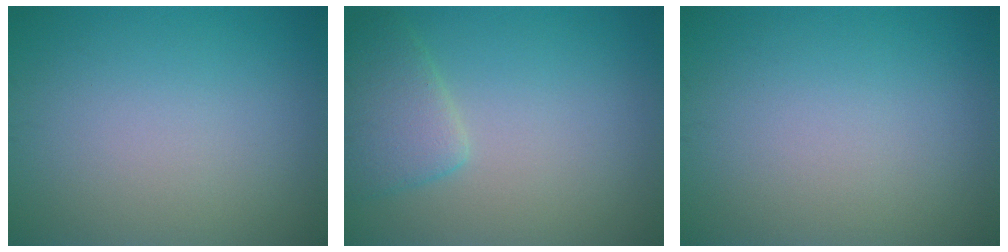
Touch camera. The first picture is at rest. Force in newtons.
{"total": 3.2, "press": 3.2, "slide": 0.3}
{"total": 0.0}